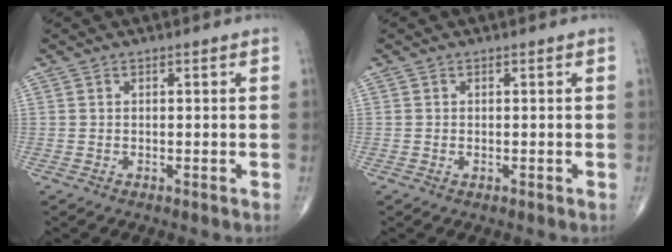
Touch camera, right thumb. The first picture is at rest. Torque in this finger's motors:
{"motor_torque": [0.12, 0.03, -0.30, -0.27, -0.05]}